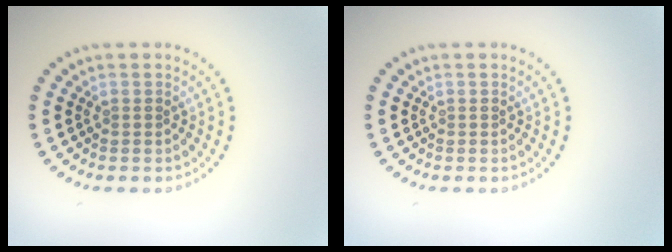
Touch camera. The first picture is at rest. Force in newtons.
{"total": 0.0}